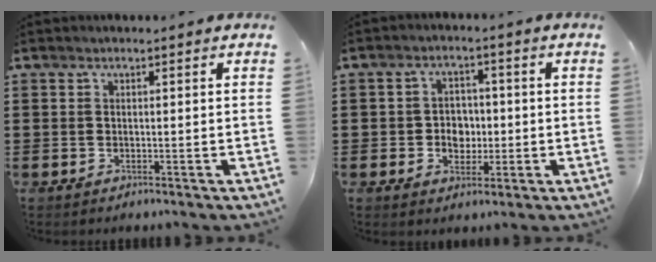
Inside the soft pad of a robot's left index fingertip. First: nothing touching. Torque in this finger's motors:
{"motor_torque": [0.21, 0.20, 0.13, 0.03]}